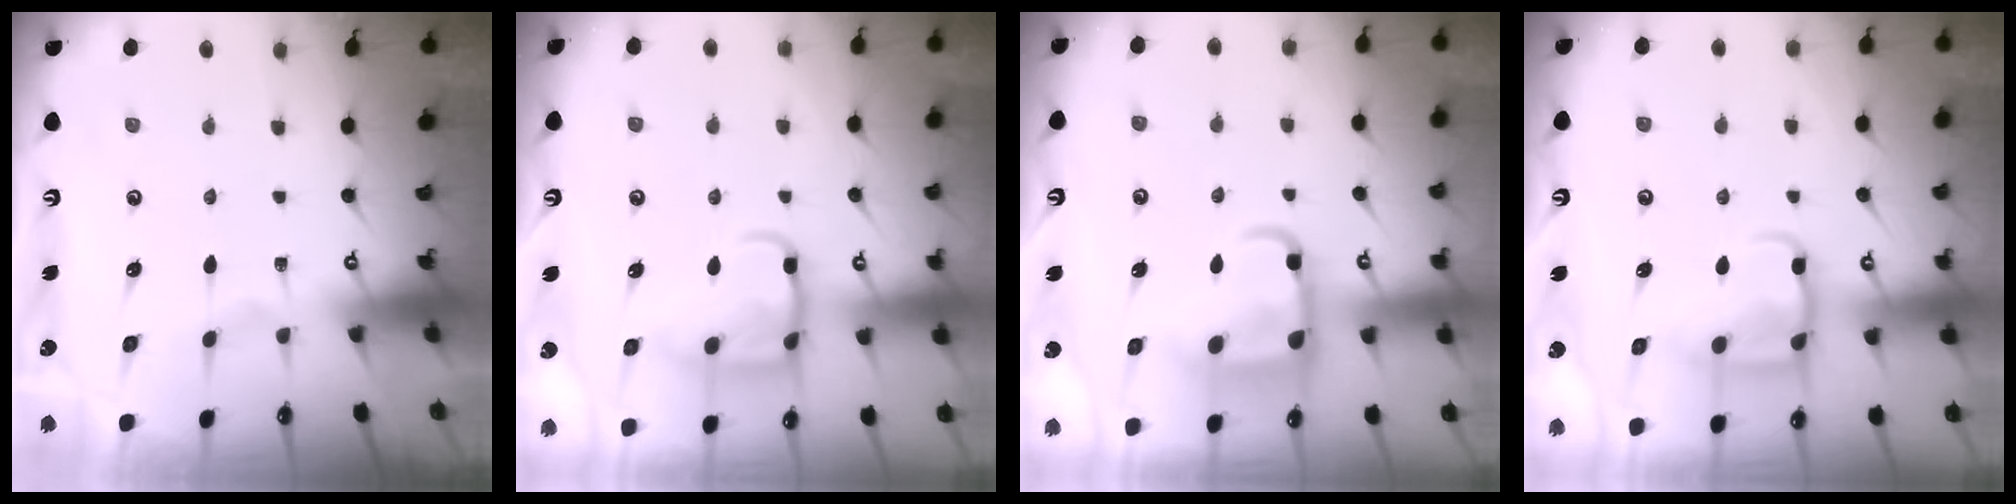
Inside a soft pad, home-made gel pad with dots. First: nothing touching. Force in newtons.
{"total": 13.0, "press": 13.0, "slide": 1.1}
{"total": 12.4, "press": 12.3, "slide": 1.5}
{"total": 12.6, "press": 12.5, "slide": 1.3}